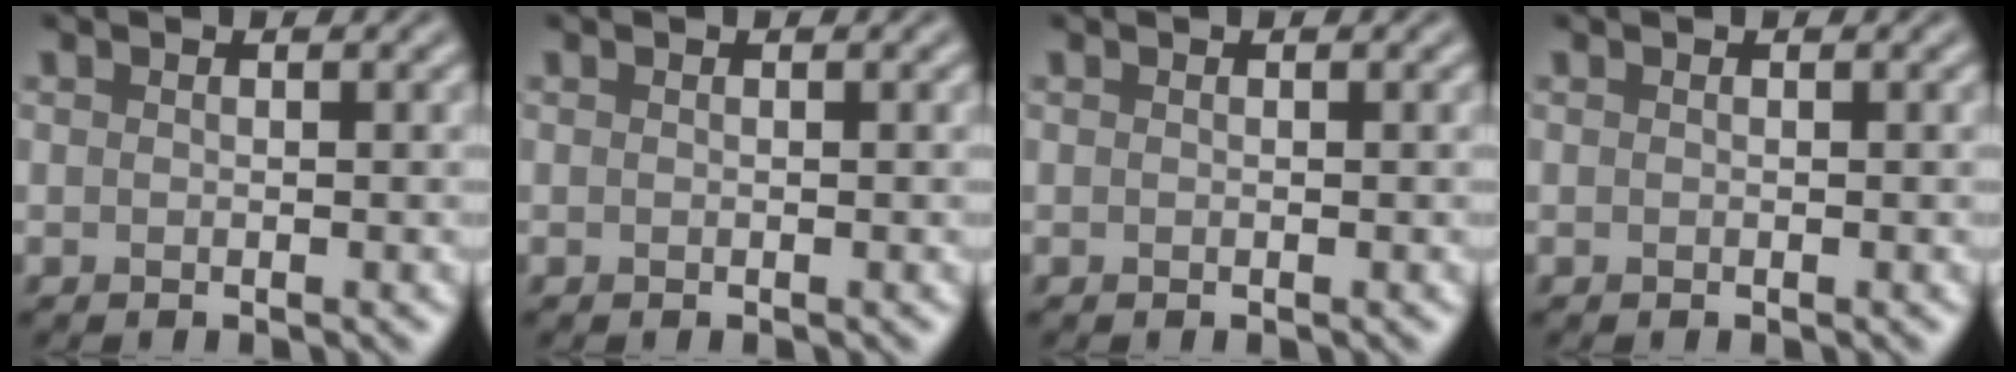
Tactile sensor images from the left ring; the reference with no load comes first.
{"total": 0.0}
{"total": 0.0}
{"total": 0.0}